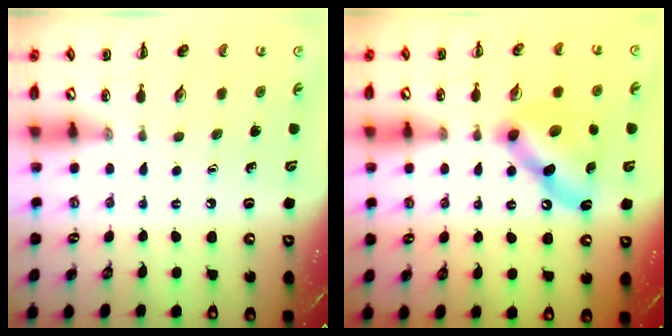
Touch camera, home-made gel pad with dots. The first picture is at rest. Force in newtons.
{"total": 12.6, "press": 12.5, "slide": 1.3}